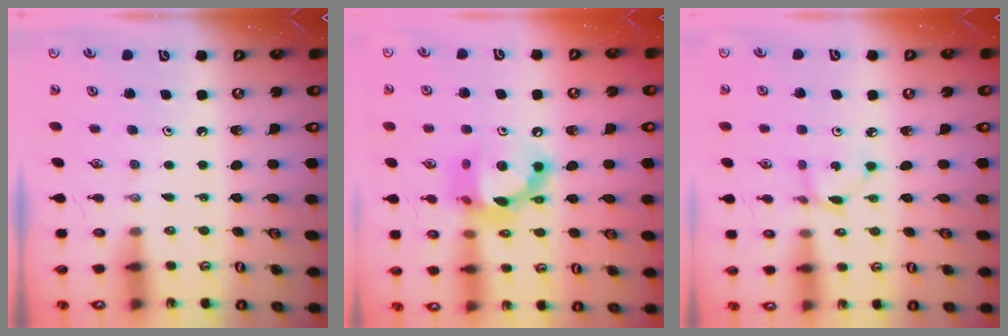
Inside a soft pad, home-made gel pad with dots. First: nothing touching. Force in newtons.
{"total": 15.0, "press": 14.9, "slide": 1.2}
{"total": 1.9, "press": 1.9, "slide": 0.2}